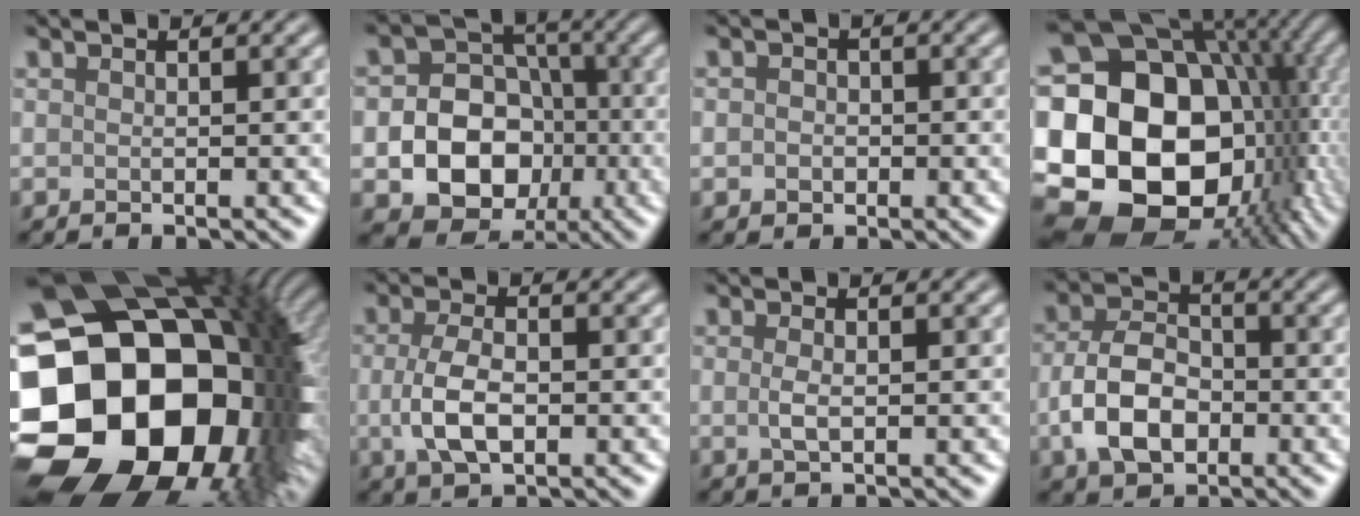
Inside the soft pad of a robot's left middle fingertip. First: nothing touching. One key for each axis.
{"total": 9.7, "fx": -2.3, "fy": 8.1, "fz": 4.7, "tx": -0.060, "ty": -0.008, "tz": -0.064}
{"total": 1.5, "fx": -0.2, "fy": 1.4, "fz": 0.6, "tx": 0.000, "ty": -0.002, "tz": -0.008}
{"total": 23.2, "fx": -1.1, "fy": 18.3, "fz": 14.2, "tx": -0.244, "ty": 0.005, "tz": -0.045}
{"total": 24.6, "fx": -3.2, "fy": 19.5, "fz": 14.8, "tx": -0.257, "ty": -0.041, "tz": -0.084}
{"total": 4.2, "fx": -0.5, "fy": 2.1, "fz": 3.6, "tx": -0.080, "ty": -0.004, "tz": -0.009}
{"total": 1.4, "fx": 0.0, "fy": 0.5, "fz": 1.3, "tx": -0.029, "ty": -0.001, "tz": 0.000}
{"total": 5.8, "fx": -1.6, "fy": 3.9, "fz": 4.0, "tx": -0.083, "ty": 0.000, "tz": -0.033}